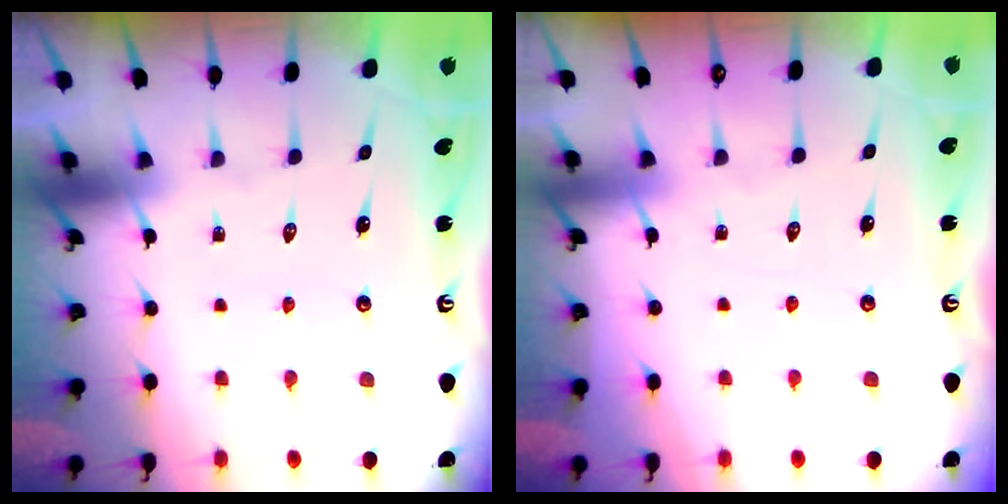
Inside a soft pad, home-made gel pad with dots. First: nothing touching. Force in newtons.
{"total": 2.2, "press": 2.2, "slide": 0.3}